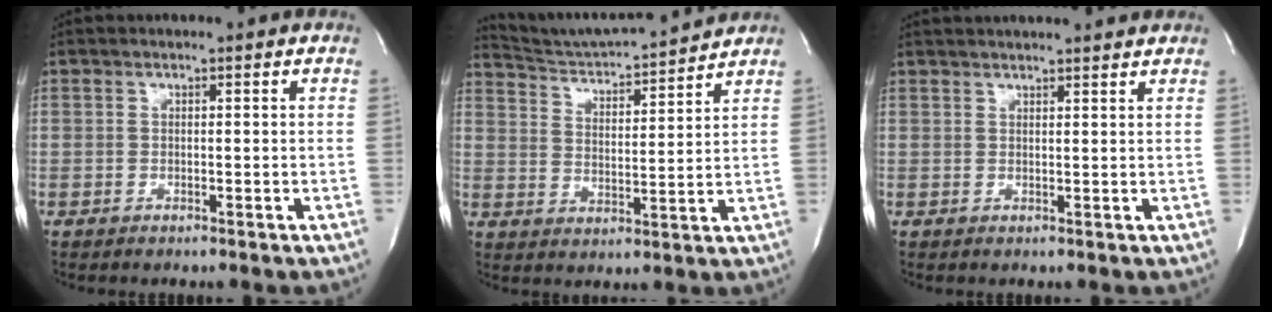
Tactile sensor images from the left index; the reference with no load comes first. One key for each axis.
{"total": 12.5, "fx": 12.1, "fy": -0.2, "fz": 2.9, "tx": -0.056, "ty": 0.003, "tz": 0.194}
{"total": 10.3, "fx": 9.5, "fy": 1.0, "fz": 3.8, "tx": -0.060, "ty": 0.024, "tz": 0.118}